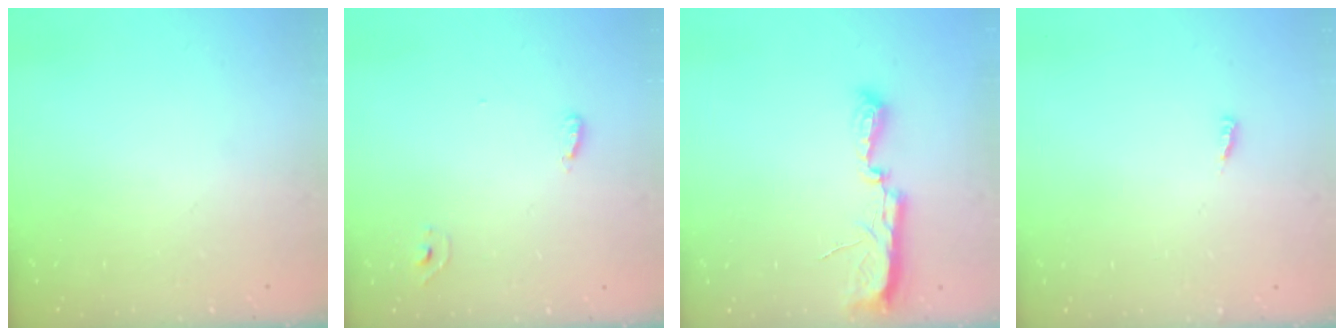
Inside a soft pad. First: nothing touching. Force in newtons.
{"total": 3.5, "press": 3.2, "slide": 1.4}
{"total": 8.1, "press": 8.0, "slide": 0.8}
{"total": 2.6, "press": 2.6, "slide": 0.3}